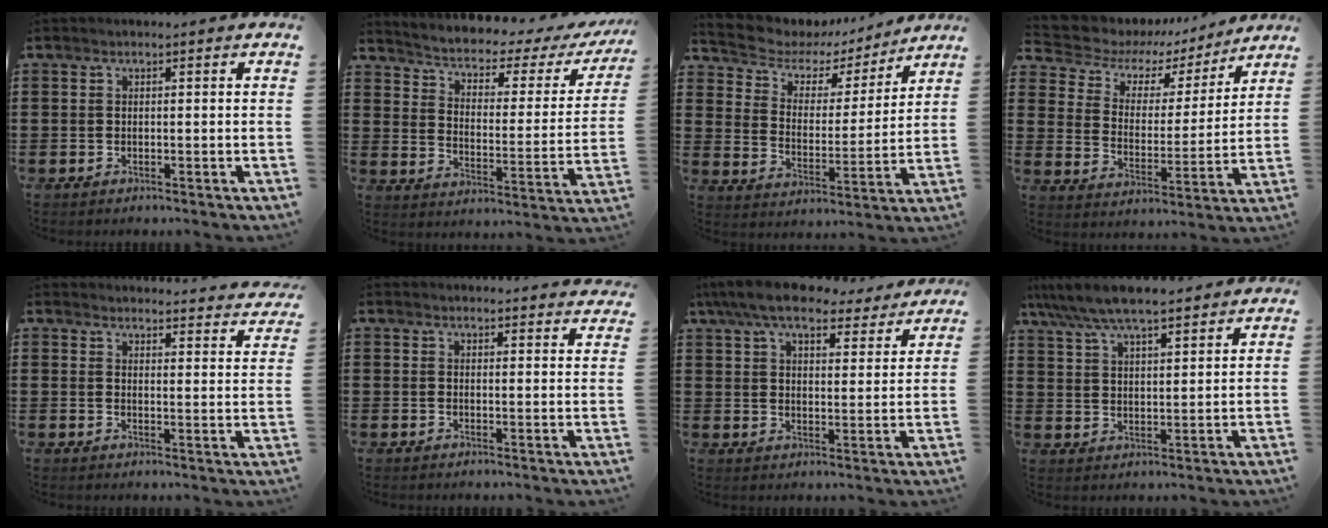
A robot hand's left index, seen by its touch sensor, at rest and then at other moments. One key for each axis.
{"total": 2.4, "fx": 1.4, "fy": 0.9, "fz": 1.6, "tx": -0.047, "ty": -0.022, "tz": 0.012}
{"total": 4.8, "fx": 3.9, "fy": 2.6, "fz": 1.1, "tx": -0.052, "ty": -0.028, "tz": 0.061}
{"total": 5.8, "fx": 4.4, "fy": 3.3, "fz": 1.8, "tx": -0.064, "ty": -0.023, "tz": 0.073}
{"total": 3.5, "fx": 3.4, "fy": 0.1, "fz": 0.3, "tx": -0.013, "ty": -0.024, "tz": 0.060}
{"total": 2.4, "fx": 2.4, "fy": 0.0, "fz": 0.0, "tx": 0.002, "ty": -0.011, "tz": 0.044}
{"total": 9.1, "fx": 7.9, "fy": 2.0, "fz": 4.1, "tx": -0.100, "ty": -0.026, "tz": 0.144}
{"total": 7.0, "fx": 6.3, "fy": 1.0, "fz": 2.9, "tx": -0.078, "ty": -0.016, "tz": 0.114}